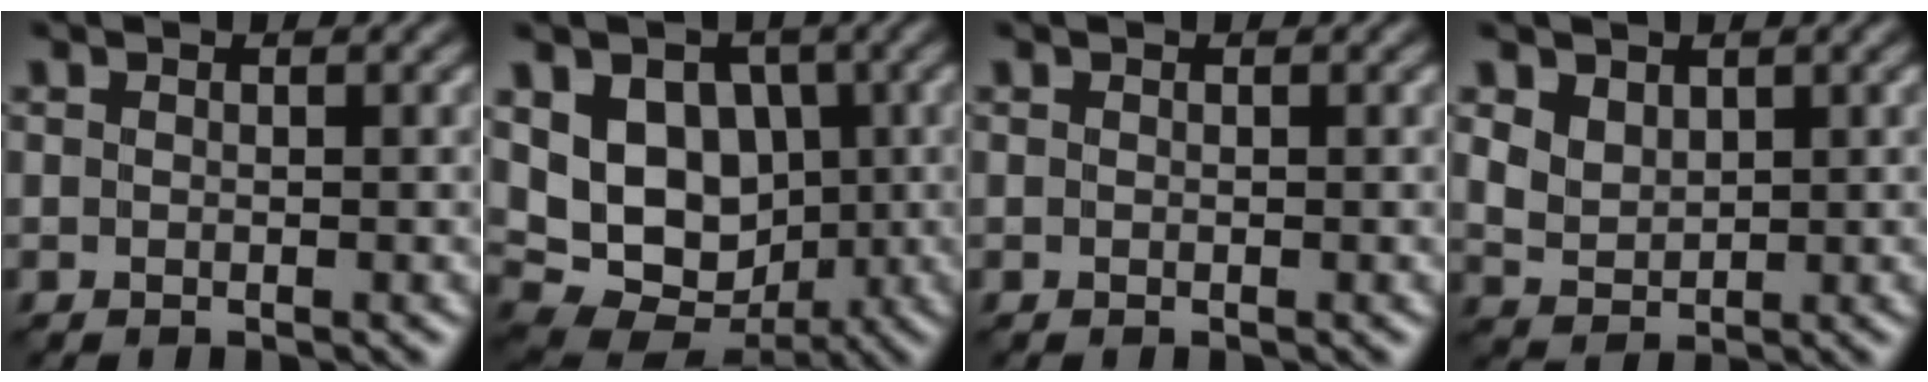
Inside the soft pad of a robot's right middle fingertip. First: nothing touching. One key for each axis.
{"total": 10.2, "fx": 1.3, "fy": 7.8, "fz": 6.5, "tx": -0.101, "ty": 0.011, "tz": 0.008}
{"total": 0.0}
{"total": 2.7, "fx": 1.4, "fy": 1.9, "fz": 1.3, "tx": -0.038, "ty": -0.004, "tz": 0.026}